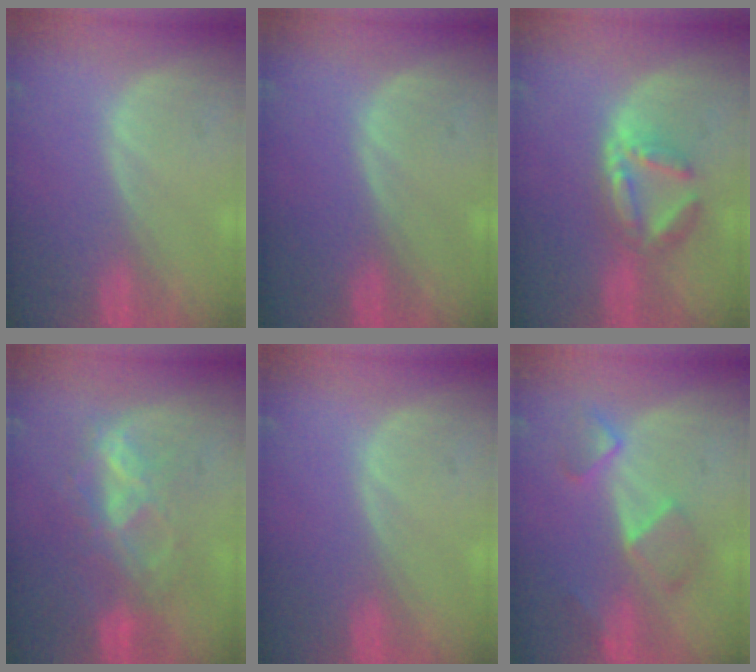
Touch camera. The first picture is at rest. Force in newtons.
{"total": 0.0}
{"total": 5.9, "press": 5.6, "slide": 1.7}
{"total": 6.8, "press": 6.7, "slide": 1.5}
{"total": 0.0}
{"total": 5.5, "press": 5.2, "slide": 1.7}